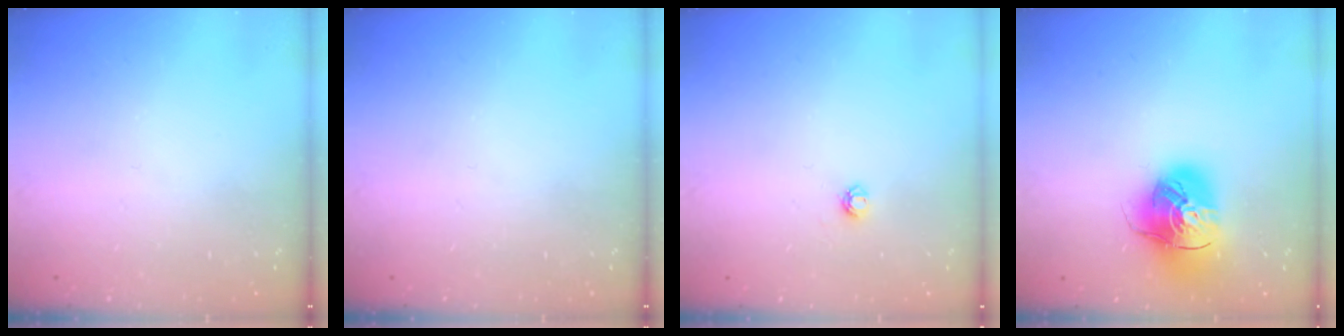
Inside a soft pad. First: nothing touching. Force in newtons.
{"total": 0.0}
{"total": 3.9, "press": 3.8, "slide": 0.5}
{"total": 15.3, "press": 15.1, "slide": 2.0}